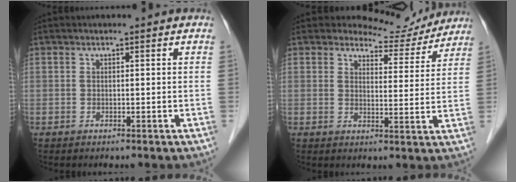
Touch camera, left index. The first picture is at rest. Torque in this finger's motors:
{"motor_torque": [0.99, -1.14, 0.13, 0.00]}